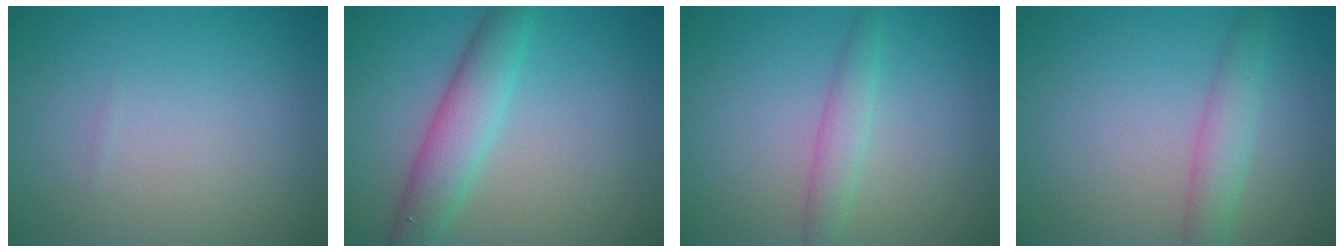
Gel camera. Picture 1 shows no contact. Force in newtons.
{"total": 4.3, "press": 4.3, "slide": 0.2}
{"total": 1.9, "press": 1.9, "slide": 0.1}
{"total": 2.8, "press": 2.8, "slide": 0.1}